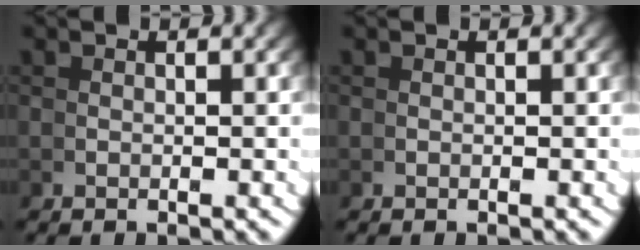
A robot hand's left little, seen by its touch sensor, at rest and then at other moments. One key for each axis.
{"total": 0.0}